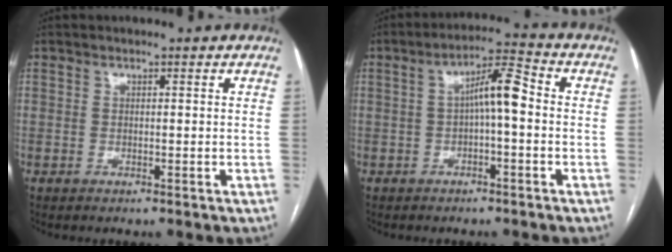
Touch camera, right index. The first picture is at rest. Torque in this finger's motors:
{"motor_torque": [1.03, -0.20, 0.54, 0.13]}